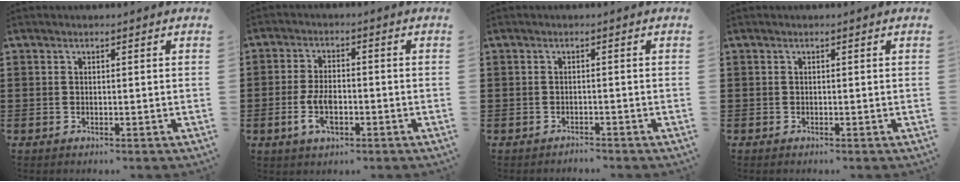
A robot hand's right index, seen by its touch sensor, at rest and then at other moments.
{"total": 5.2, "force": [-1.6, 2.5, 4.3], "torque": [-0.097, -0.003, -0.031]}
{"total": 1.1, "force": [-1.1, 0.1, 0.0], "torque": [-0.004, 0.003, -0.024]}
{"total": 0.0}